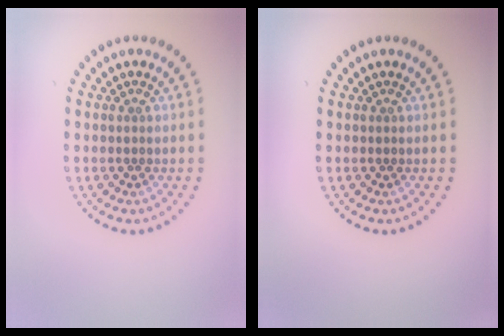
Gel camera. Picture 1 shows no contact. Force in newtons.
{"total": 0.0}